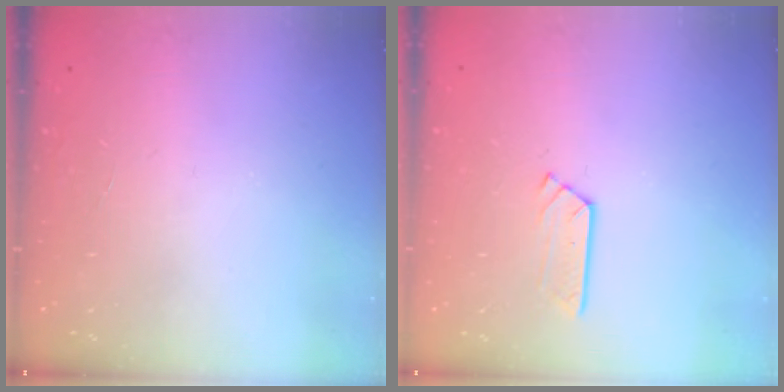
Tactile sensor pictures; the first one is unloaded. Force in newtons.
{"total": 3.4, "press": 3.4, "slide": 0.4}